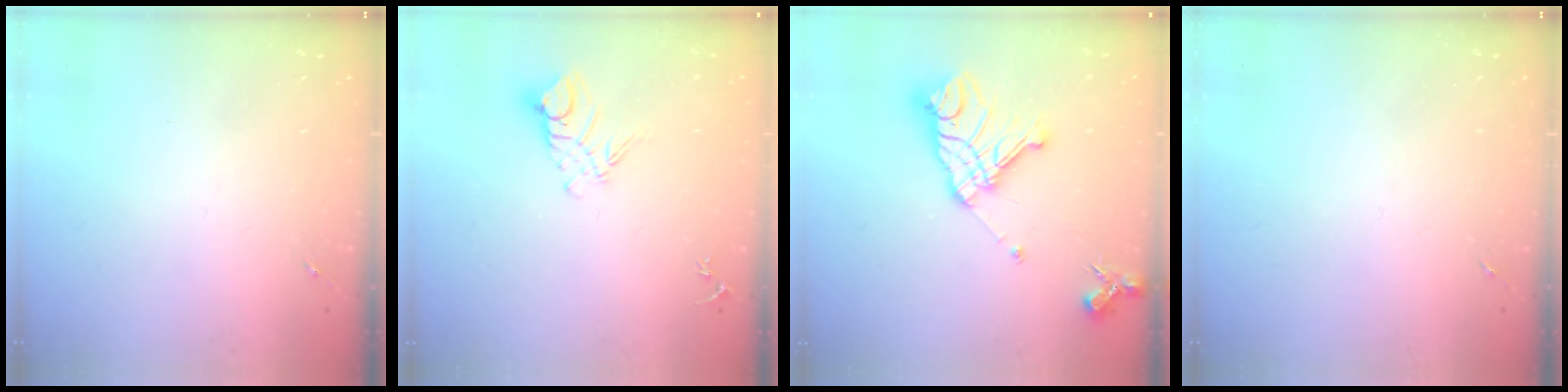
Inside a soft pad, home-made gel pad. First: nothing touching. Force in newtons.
{"total": 9.1, "press": 9.1, "slide": 0.9}
{"total": 17.5, "press": 17.3, "slide": 2.0}
{"total": 0.0}